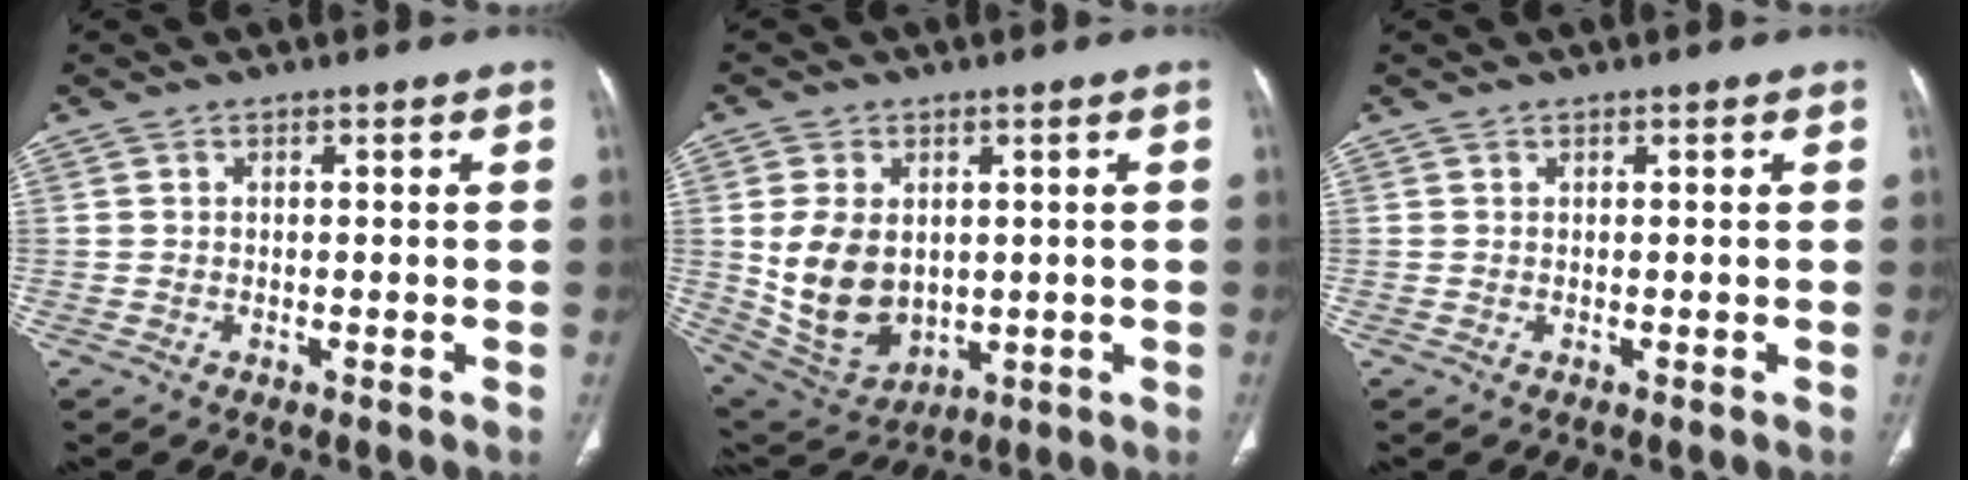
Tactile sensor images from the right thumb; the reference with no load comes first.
{"total": 13.4, "force": [0.7, 9.6, 9.3], "torque": [-0.152, -0.010, 0.043]}
{"total": 0.0}